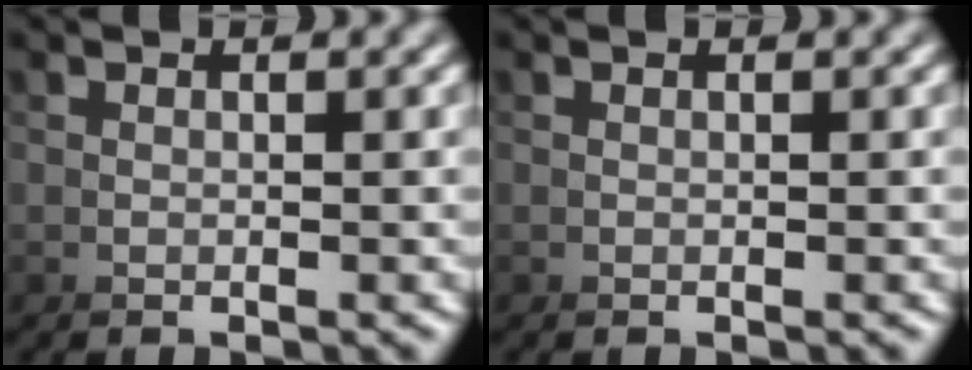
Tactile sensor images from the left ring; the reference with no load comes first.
{"total": 0.0}